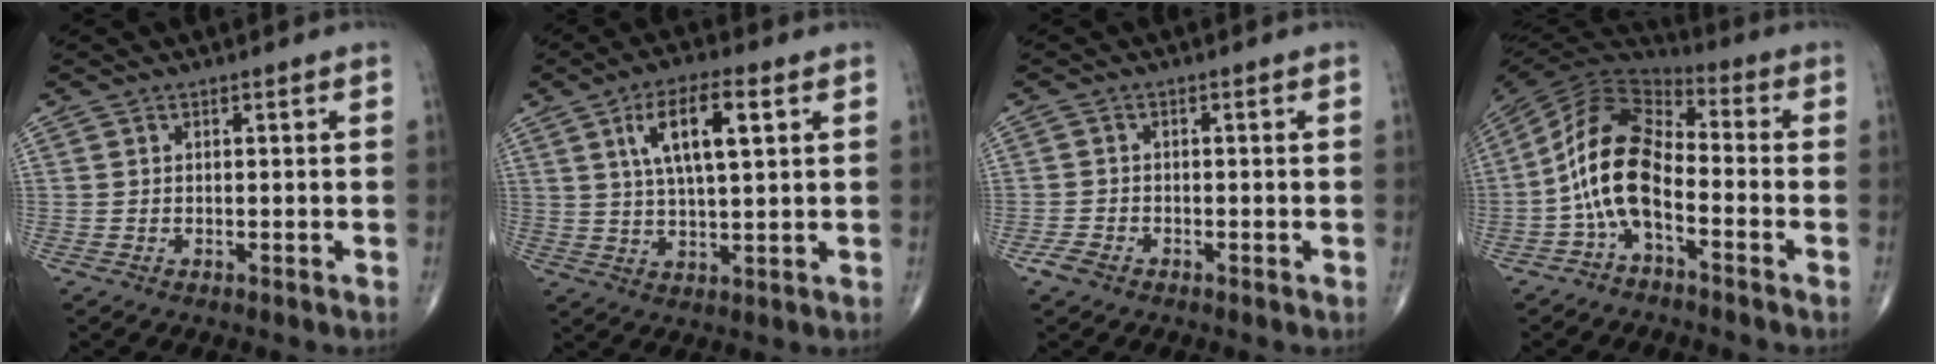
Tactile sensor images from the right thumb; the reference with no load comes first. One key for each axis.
{"total": 10.6, "fx": 3.7, "fy": 3.5, "fz": 9.3, "tx": -0.161, "ty": -0.002, "tz": 0.069}
{"total": 2.4, "fx": -1.5, "fy": 1.4, "fz": 1.2, "tx": -0.027, "ty": 0.000, "tz": -0.030}
{"total": 13.5, "fx": -3.9, "fy": 6.8, "fz": 11.0, "tx": -0.212, "ty": 0.060, "tz": -0.084}